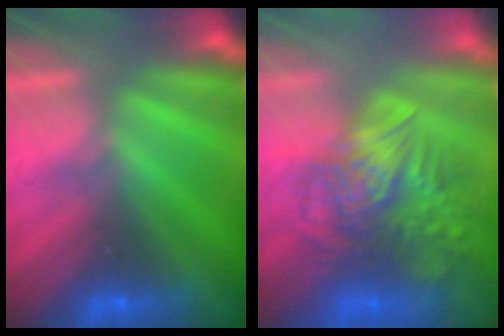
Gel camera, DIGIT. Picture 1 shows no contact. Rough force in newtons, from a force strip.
{"total": 5.5}